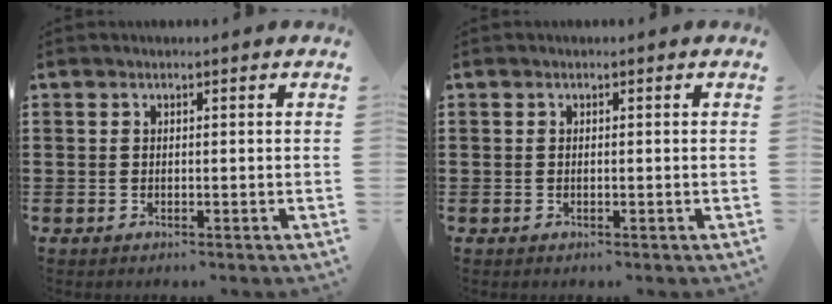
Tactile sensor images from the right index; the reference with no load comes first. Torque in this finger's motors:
{"motor_torque": [-0.16, 0.13, 0.00, -0.01]}